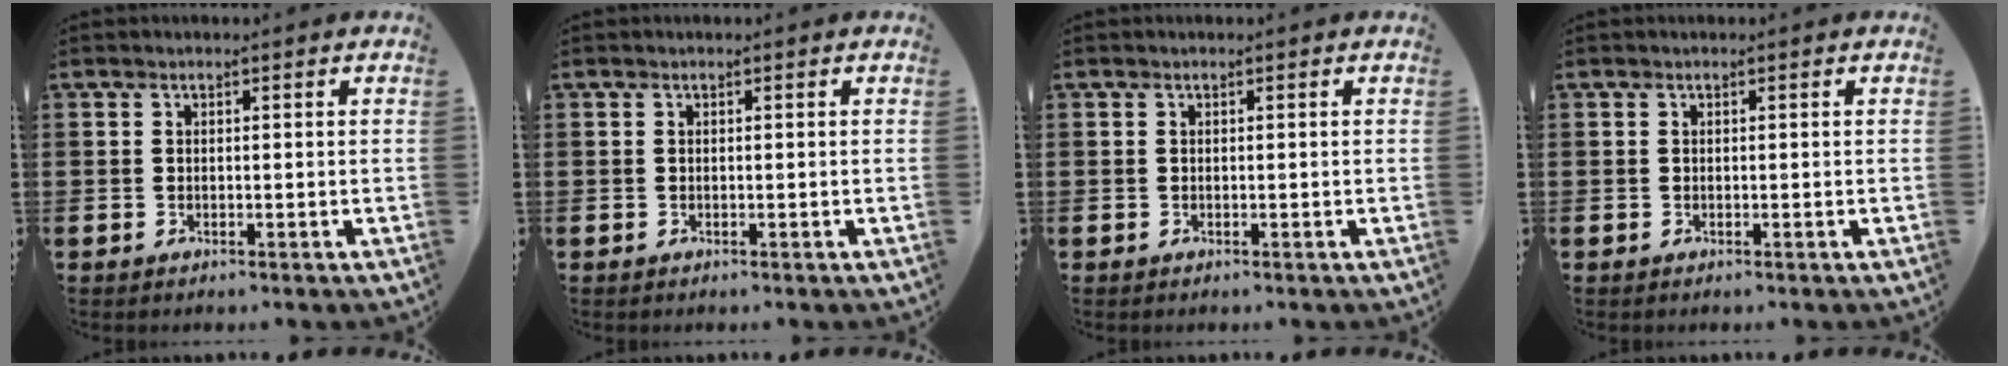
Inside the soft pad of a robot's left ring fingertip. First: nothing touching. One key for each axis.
{"total": 0.0}
{"total": 0.0}
{"total": 0.0}